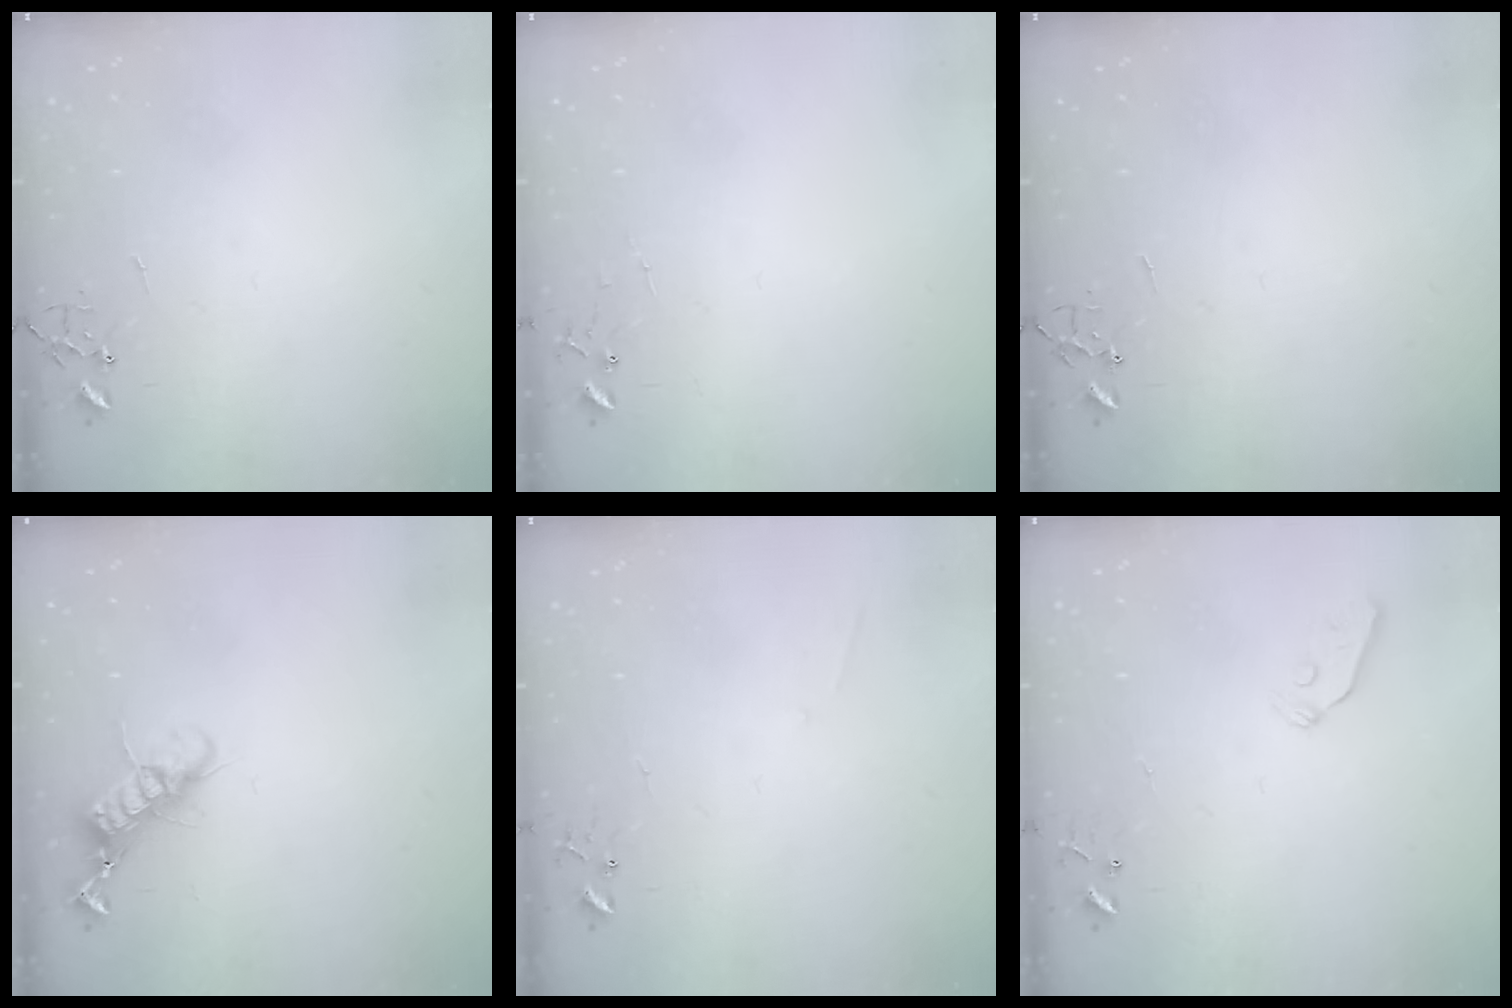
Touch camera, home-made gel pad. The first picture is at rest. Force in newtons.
{"total": 6.9, "press": 6.9, "slide": 0.4}
{"total": 0.0}
{"total": 12.0, "press": 11.9, "slide": 0.7}
{"total": 3.8, "press": 3.7, "slide": 0.6}
{"total": 5.2, "press": 5.2, "slide": 0.6}